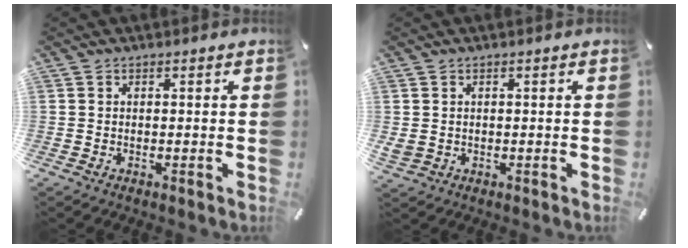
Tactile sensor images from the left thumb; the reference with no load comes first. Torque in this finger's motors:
{"motor_torque": [0.44, 1.12, 0.04, 0.06, 0.05]}